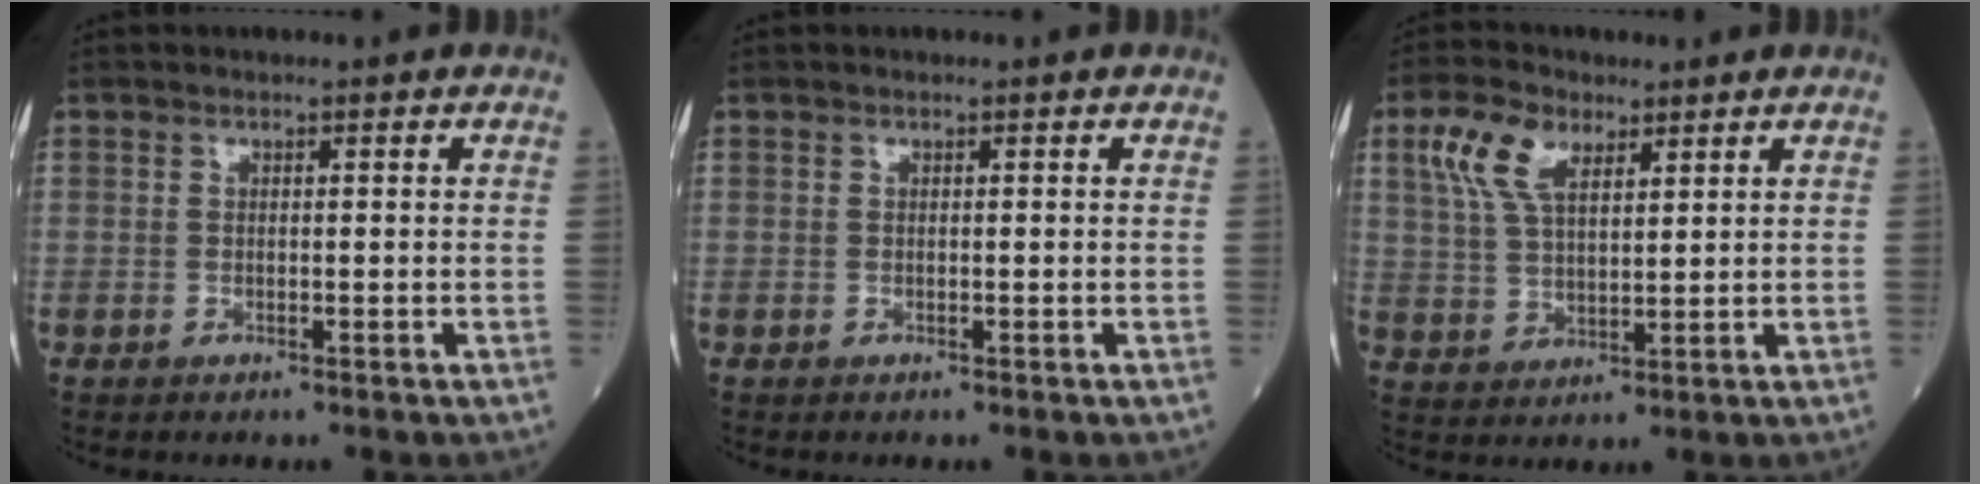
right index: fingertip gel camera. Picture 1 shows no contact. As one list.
[{"total": 0.0}, {"total": 7.5, "force": [3.8, 3.5, 5.4], "torque": [-0.123, 0.018, 0.076]}]